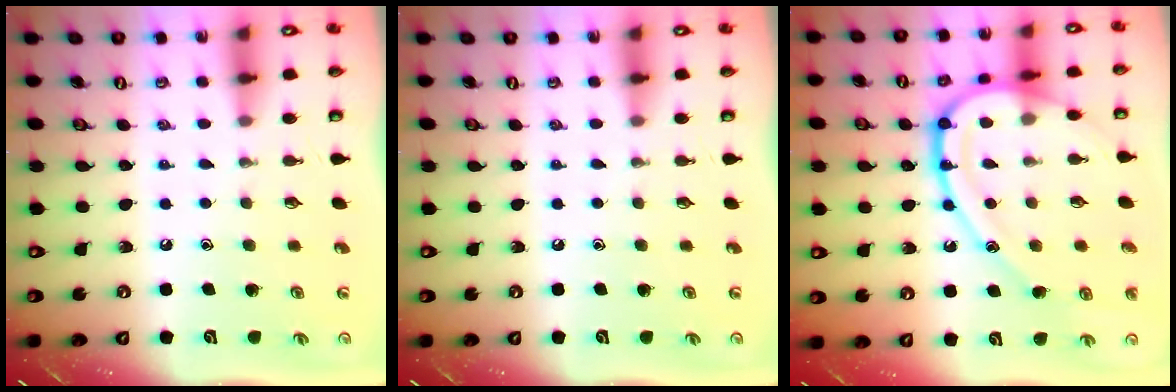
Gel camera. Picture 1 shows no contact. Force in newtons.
{"total": 0.0}
{"total": 18.7, "press": 18.7, "slide": 1.2}